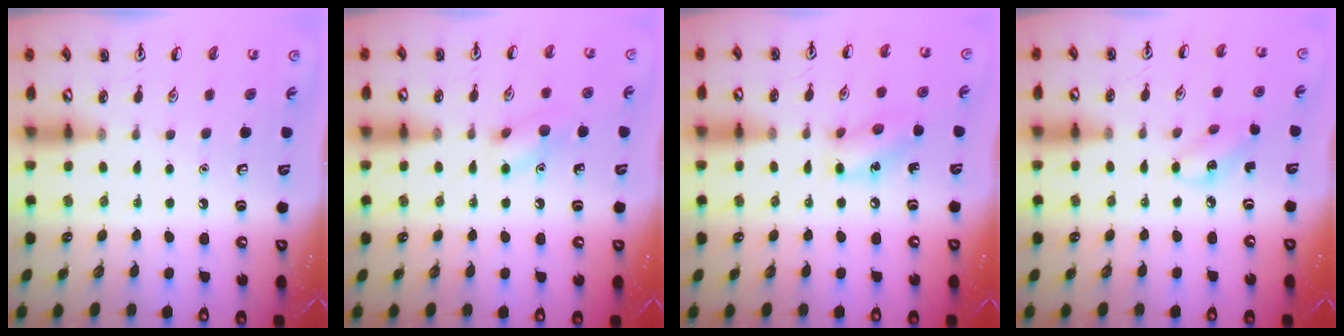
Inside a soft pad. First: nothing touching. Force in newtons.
{"total": 8.5, "press": 8.4, "slide": 1.1}
{"total": 9.6, "press": 9.5, "slide": 1.2}
{"total": 3.5, "press": 3.3, "slide": 1.1}